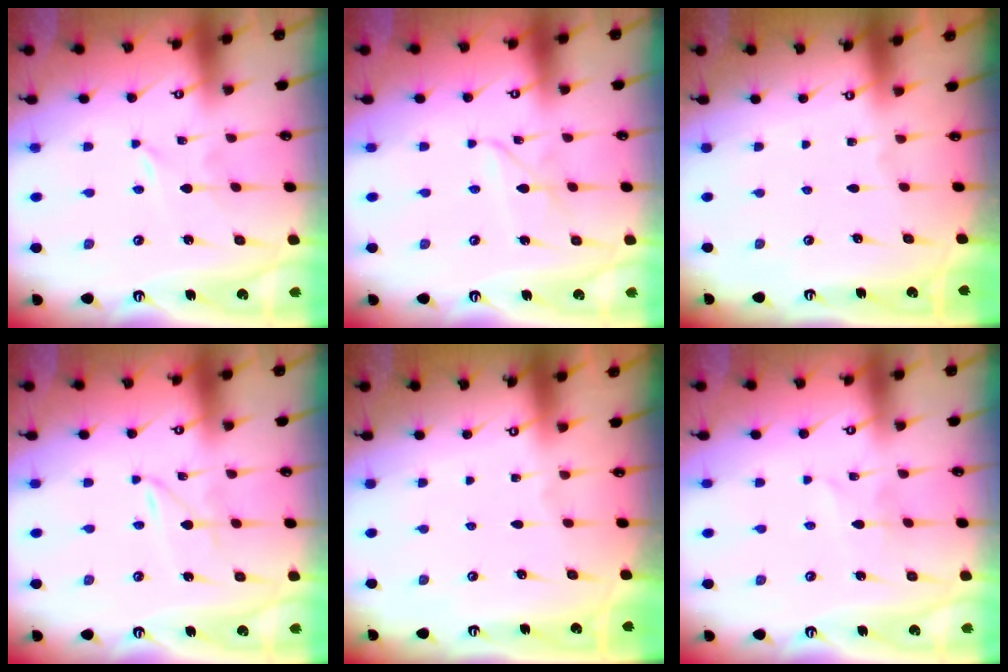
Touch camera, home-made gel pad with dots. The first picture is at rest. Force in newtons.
{"total": 2.5, "press": 2.5, "slide": 0.2}
{"total": 0.0}
{"total": 0.9, "press": 0.9, "slide": 0.1}
{"total": 0.0}
{"total": 3.1, "press": 3.1, "slide": 0.4}